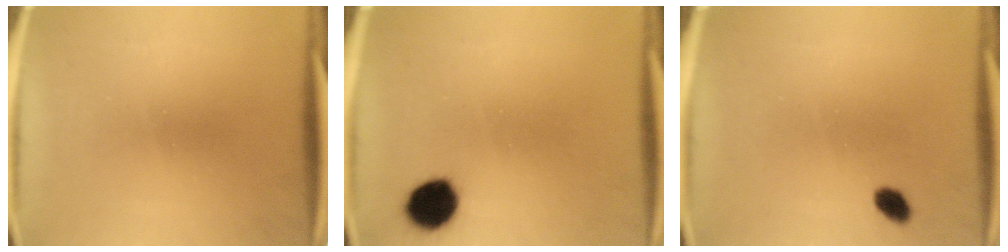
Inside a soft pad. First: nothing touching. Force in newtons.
{"total": 8.0}
{"total": 2.4}